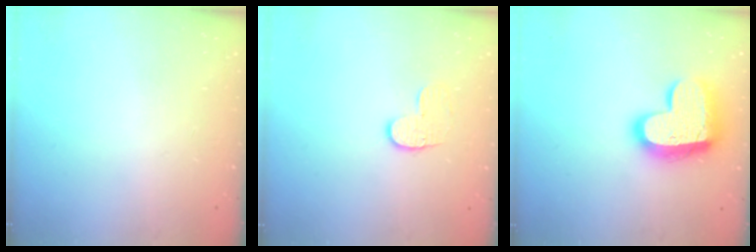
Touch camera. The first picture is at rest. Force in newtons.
{"total": 6.3, "press": 6.3, "slide": 0.7}
{"total": 18.3, "press": 18.2, "slide": 1.2}